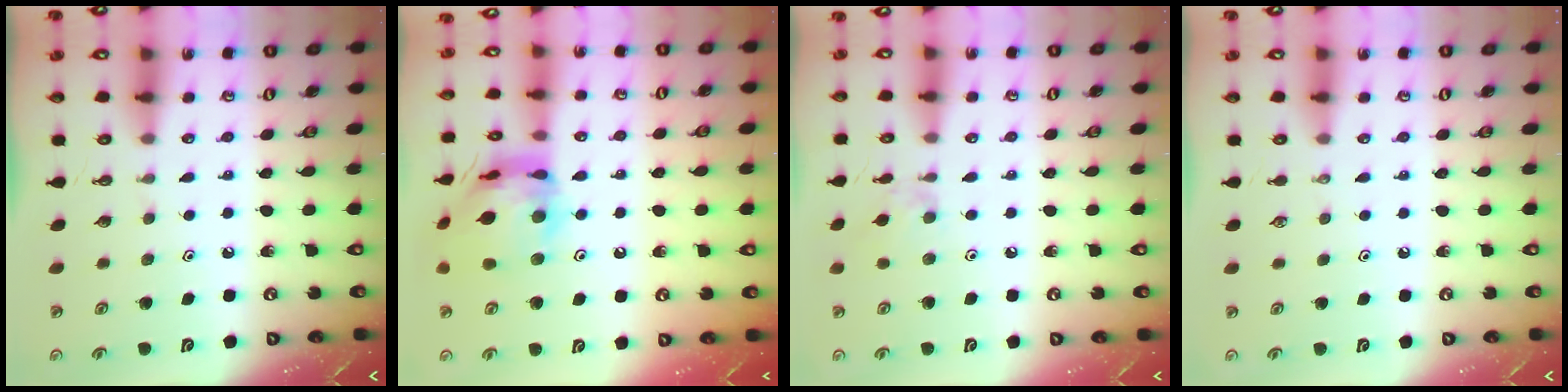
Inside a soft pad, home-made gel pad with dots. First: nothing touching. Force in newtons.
{"total": 17.0, "press": 16.9, "slide": 2.0}
{"total": 5.1, "press": 5.0, "slide": 0.7}
{"total": 0.0}